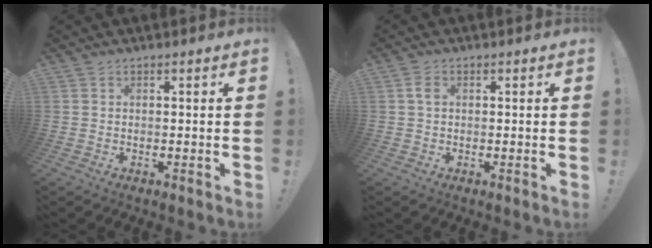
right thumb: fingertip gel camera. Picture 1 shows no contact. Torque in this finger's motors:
{"motor_torque": [-0.04, -0.06, -0.72, -0.72, 0.00]}